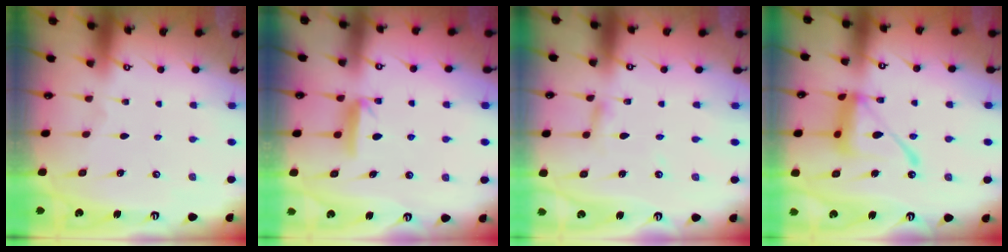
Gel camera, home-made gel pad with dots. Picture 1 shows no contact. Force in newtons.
{"total": 6.3, "press": 6.3, "slide": 0.7}
{"total": 2.8, "press": 2.8, "slide": 0.2}
{"total": 14.4, "press": 14.3, "slide": 1.2}